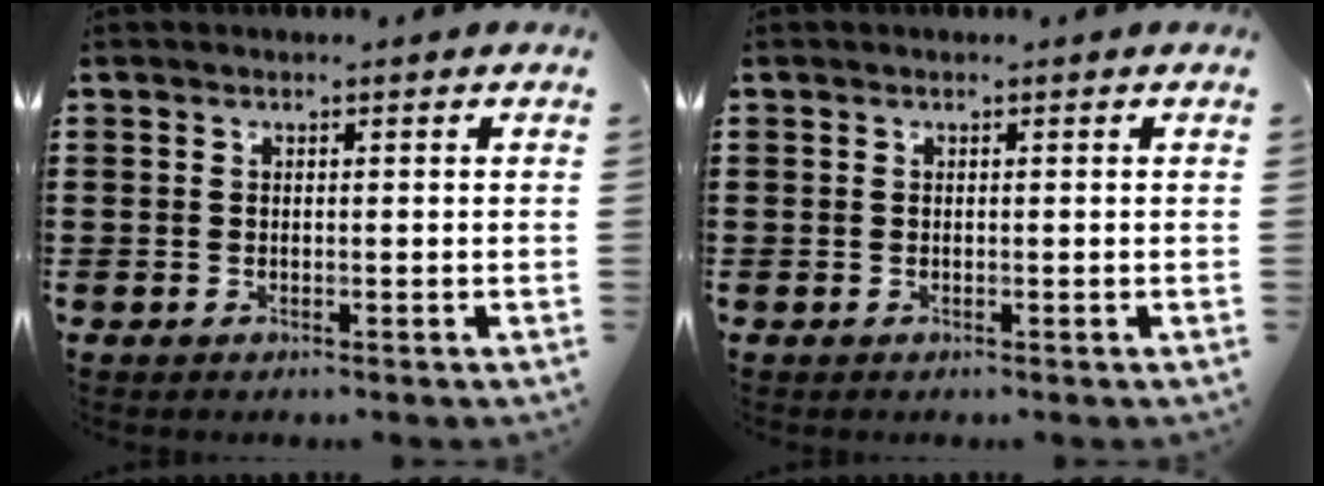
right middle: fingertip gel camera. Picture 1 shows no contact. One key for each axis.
{"total": 0.0}